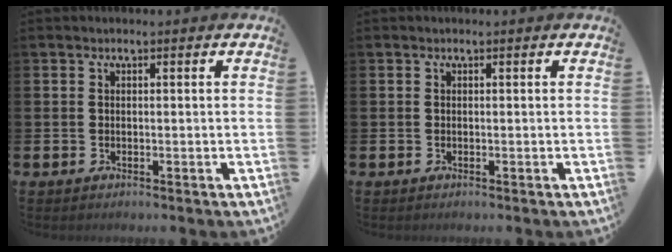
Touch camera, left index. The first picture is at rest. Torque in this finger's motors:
{"motor_torque": [0.00, 0.00, 0.00, -0.01]}